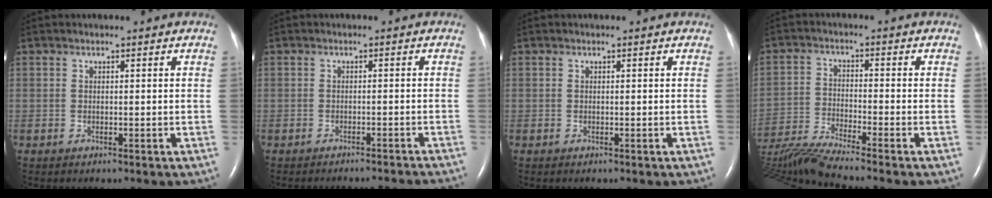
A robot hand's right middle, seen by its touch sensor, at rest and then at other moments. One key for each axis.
{"total": 8.8, "fx": -8.5, "fy": -0.4, "fz": 2.3, "tx": -0.018, "ty": -0.011, "tz": -0.089}
{"total": 0.0}
{"total": 11.3, "fx": -10.2, "fy": -2.4, "fz": 4.3, "tx": -0.080, "ty": -0.024, "tz": -0.185}